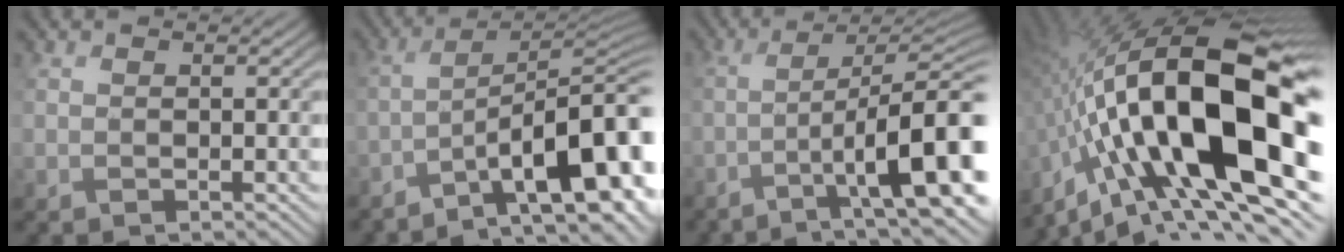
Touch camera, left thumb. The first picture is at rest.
{"total": 15.1, "force": [-7.5, 4.2, 12.5], "torque": [-0.164, 0.008, -0.116]}
{"total": 13.1, "force": [-4.7, 3.0, 11.8], "torque": [-0.161, 0.011, -0.068]}
{"total": 21.8, "force": [-4.6, 9.1, 19.2], "torque": [-0.357, 0.006, -0.093]}